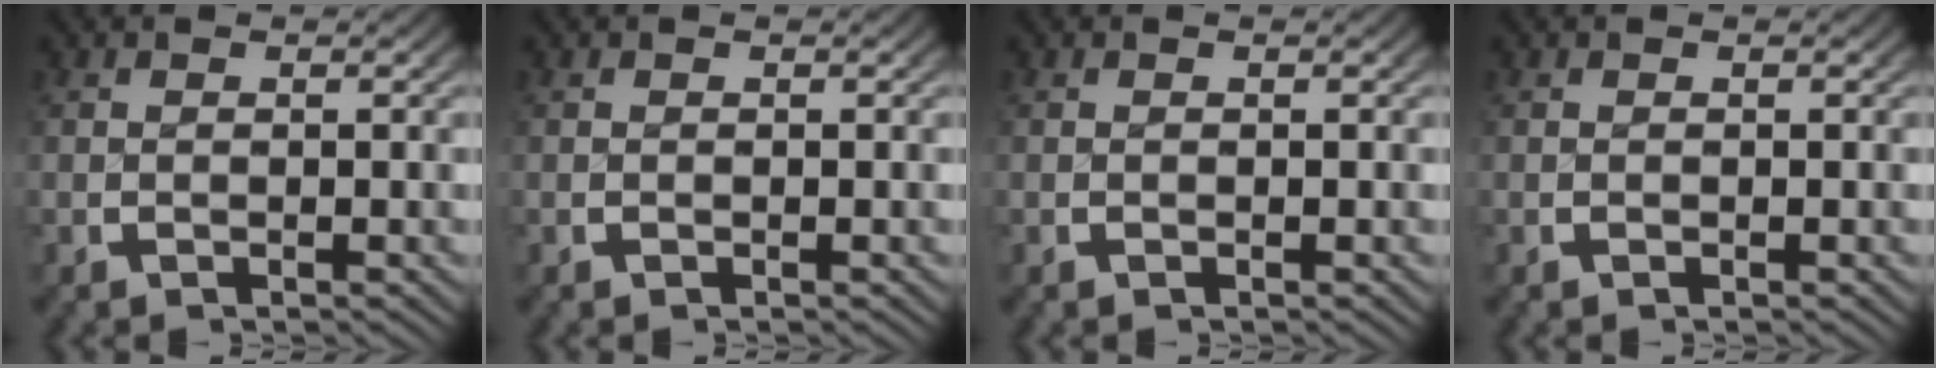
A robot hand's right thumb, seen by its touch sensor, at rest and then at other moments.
{"total": 0.0}
{"total": 0.0}
{"total": 0.0}